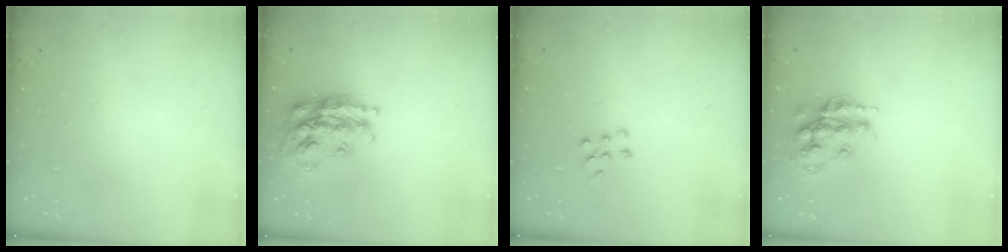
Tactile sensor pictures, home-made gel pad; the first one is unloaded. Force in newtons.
{"total": 19.4, "press": 19.4, "slide": 1.4}
{"total": 5.6, "press": 5.6, "slide": 0.8}
{"total": 14.6, "press": 14.5, "slide": 0.7}